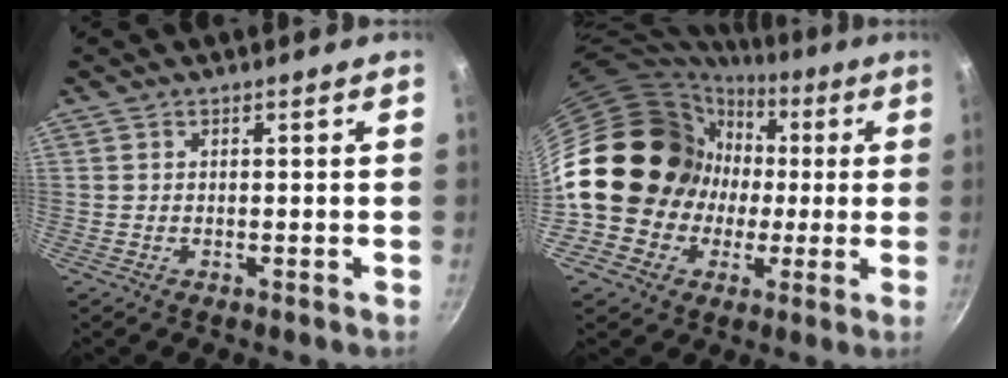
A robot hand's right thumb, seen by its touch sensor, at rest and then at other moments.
{"total": 20.1, "force": [-0.5, 17.8, 9.2], "torque": [-0.133, 0.043, 0.000]}